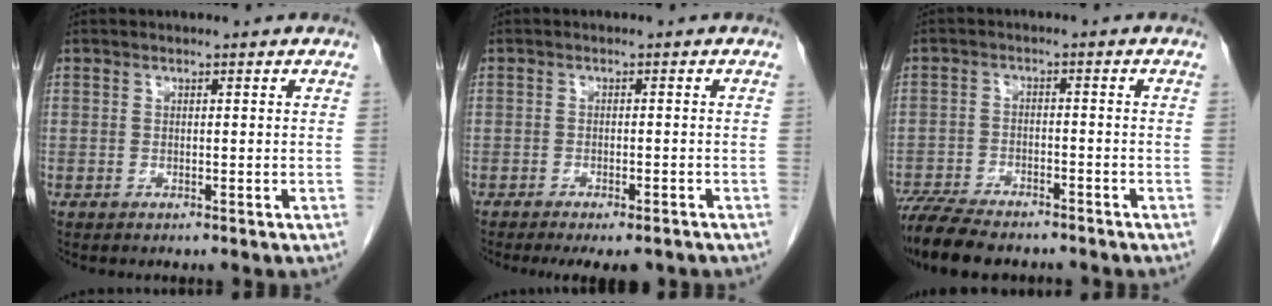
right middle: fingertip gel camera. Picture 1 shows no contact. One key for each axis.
{"total": 6.0, "fx": -4.8, "fy": 1.8, "fz": 3.2, "tx": -0.035, "ty": -0.006, "tz": -0.065}
{"total": 11.7, "fx": -9.8, "fy": 3.2, "fz": 5.4, "tx": -0.097, "ty": -0.013, "tz": -0.155}